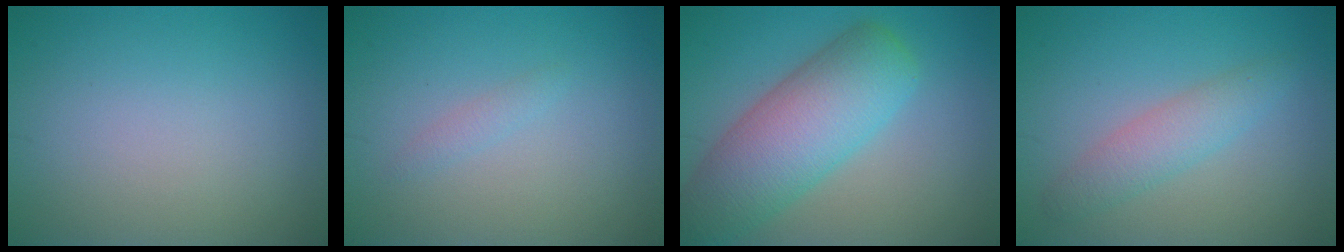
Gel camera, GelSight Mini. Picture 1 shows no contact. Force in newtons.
{"total": 0.9, "press": 0.8, "slide": 0.1}
{"total": 8.4, "press": 8.4, "slide": 0.4}
{"total": 2.8, "press": 2.8, "slide": 0.0}